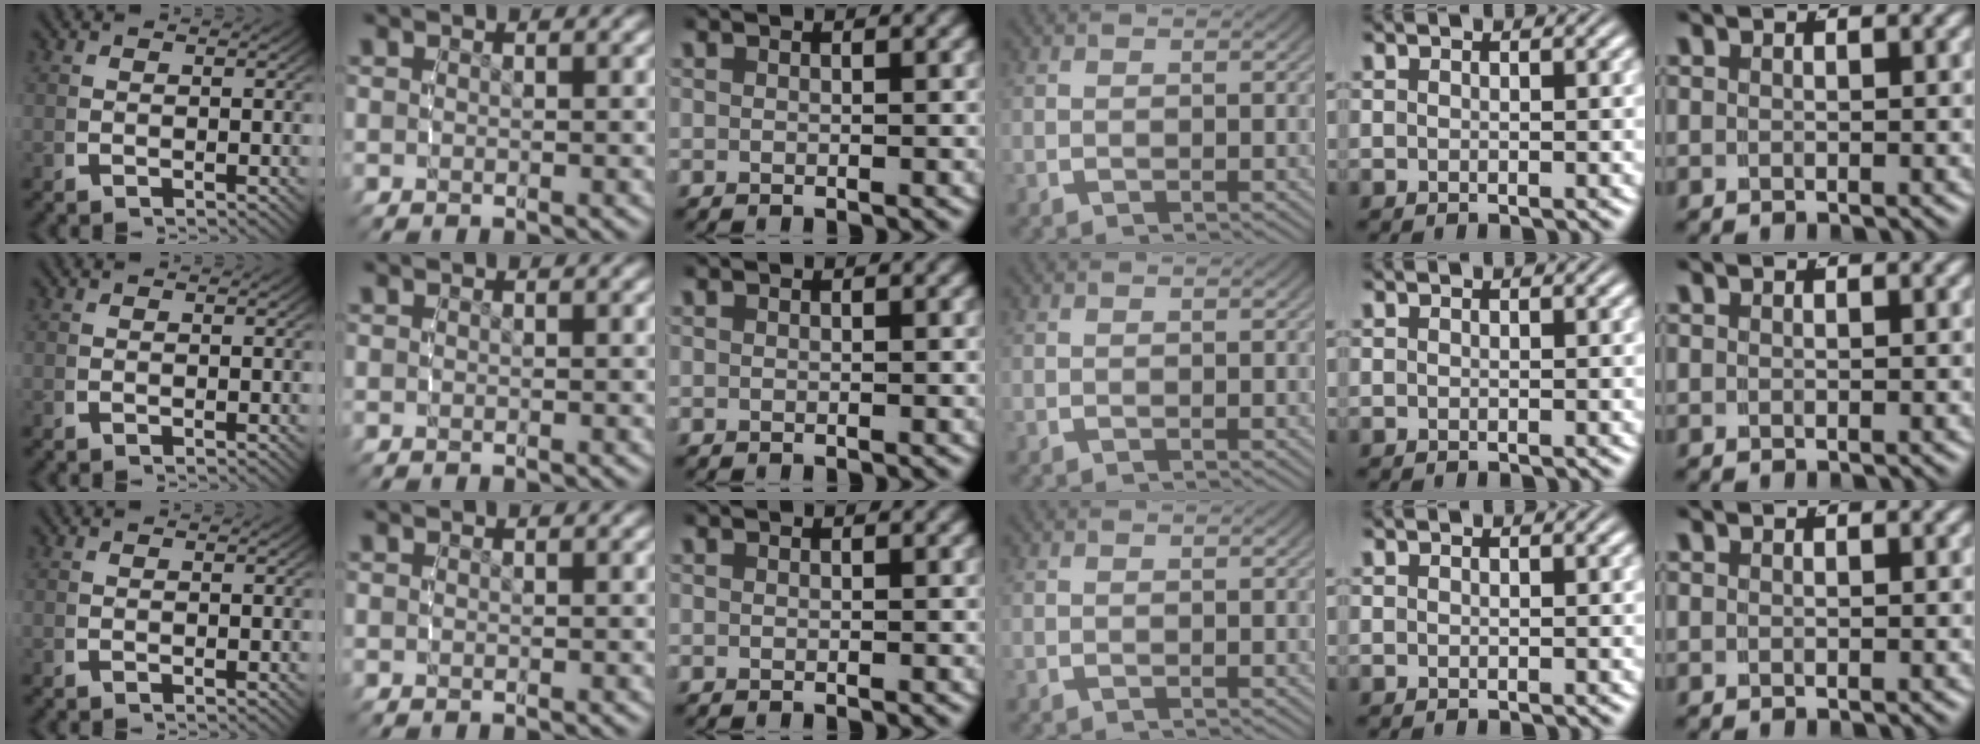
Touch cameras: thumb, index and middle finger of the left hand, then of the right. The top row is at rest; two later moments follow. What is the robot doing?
{"motion": "reach", "object": "paper towel"}